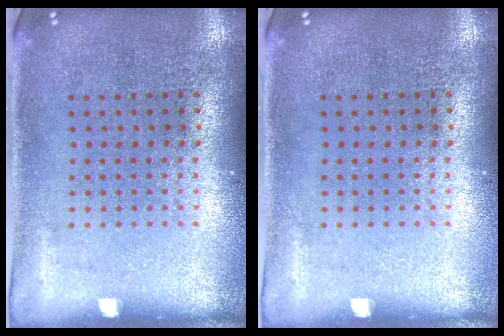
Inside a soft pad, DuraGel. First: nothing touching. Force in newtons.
{"total": 0.0}